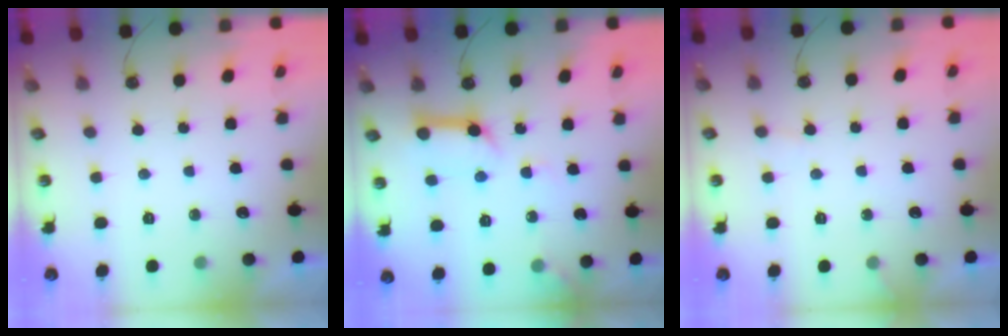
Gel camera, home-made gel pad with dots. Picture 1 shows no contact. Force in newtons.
{"total": 11.4, "press": 11.4, "slide": 1.2}
{"total": 5.2, "press": 5.2, "slide": 0.4}